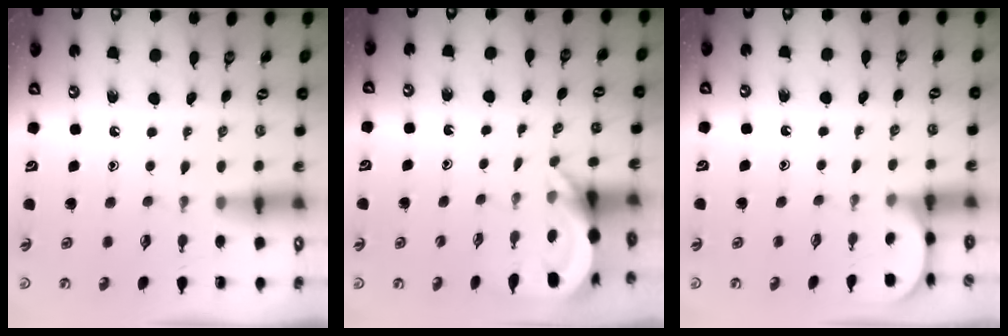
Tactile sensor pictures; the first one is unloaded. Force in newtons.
{"total": 4.4, "press": 4.4, "slide": 0.2}
{"total": 0.7, "press": 0.7, "slide": 0.1}